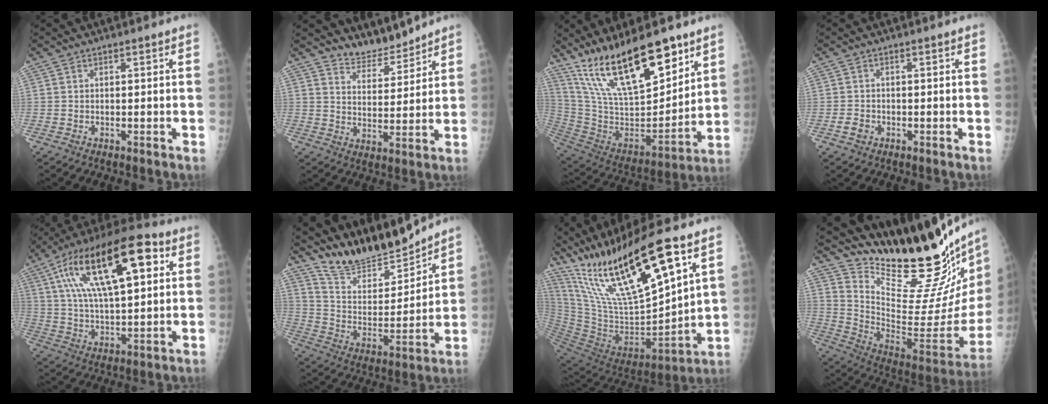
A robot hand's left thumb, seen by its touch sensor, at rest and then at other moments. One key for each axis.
{"total": 6.8, "fx": 6.6, "fy": 1.7, "fz": 0.2, "tx": 0.012, "ty": -0.053, "tz": 0.123}
{"total": 24.3, "fx": 16.4, "fy": 8.1, "fz": 15.9, "tx": -0.238, "ty": -0.078, "tz": 0.303}
{"total": 1.8, "fx": -0.6, "fy": 1.5, "fz": 0.8, "tx": -0.009, "ty": 0.003, "tz": -0.009}
{"total": 23.6, "fx": 8.4, "fy": 9.7, "fz": 19.8, "tx": -0.330, "ty": 0.011, "tz": 0.137}
{"total": 15.3, "fx": 14.4, "fy": 2.7, "fz": 4.3, "tx": -0.048, "ty": -0.094, "tz": 0.268}
{"total": 27.9, "fx": 16.6, "fy": 6.8, "fz": 21.4, "tx": -0.385, "ty": -0.059, "tz": 0.313}
{"total": 31.7, "fx": 28.0, "fy": 5.4, "fz": 13.8, "tx": -0.194, "ty": -0.202, "tz": 0.400}